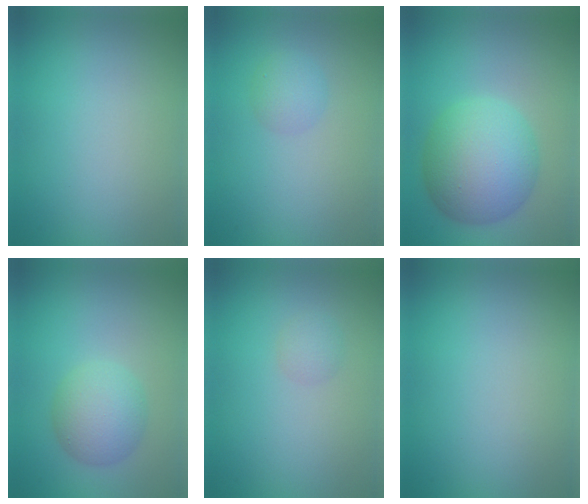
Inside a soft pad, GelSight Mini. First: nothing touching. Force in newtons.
{"total": 1.7, "press": 1.7, "slide": 0.1}
{"total": 8.7, "press": 8.6, "slide": 0.2}
{"total": 4.0, "press": 4.0, "slide": 0.1}
{"total": 1.2, "press": 1.2, "slide": 0.0}
{"total": 0.0}